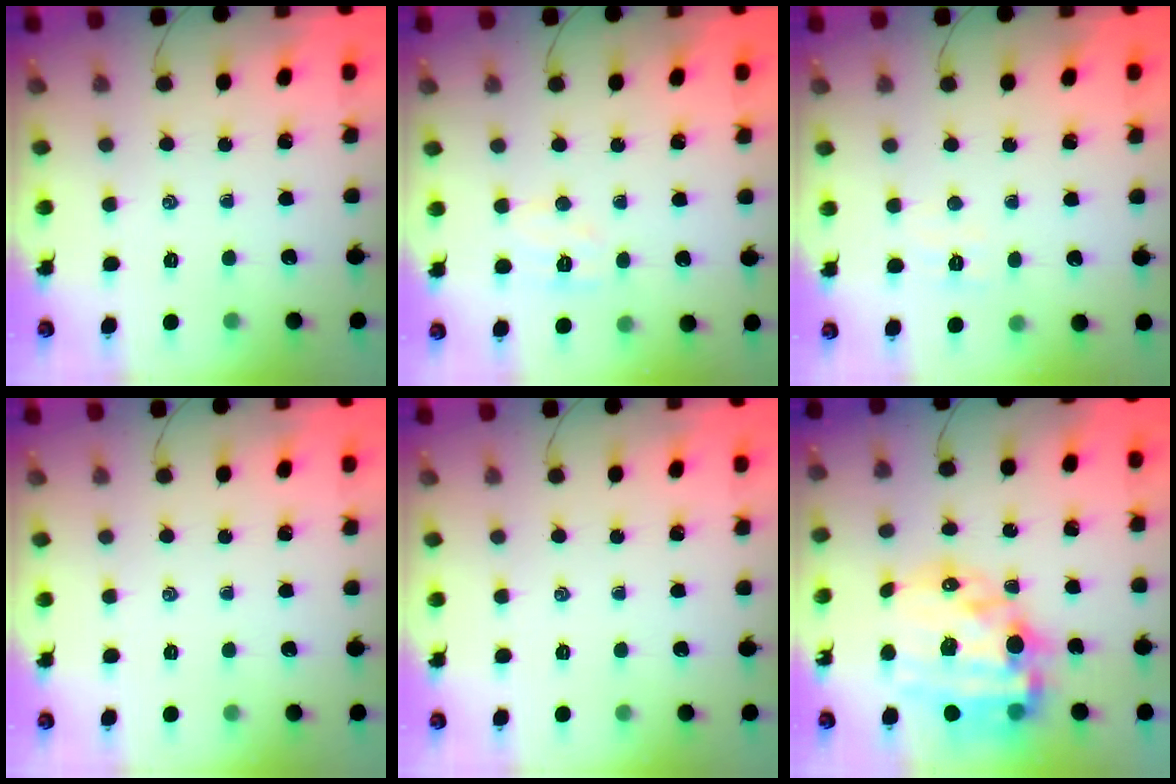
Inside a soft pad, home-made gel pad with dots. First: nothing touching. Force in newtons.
{"total": 5.8, "press": 5.7, "slide": 1.1}
{"total": 5.3, "press": 5.1, "slide": 1.3}
{"total": 0.0}
{"total": 0.0}
{"total": 25.0, "press": 24.4, "slide": 5.6}